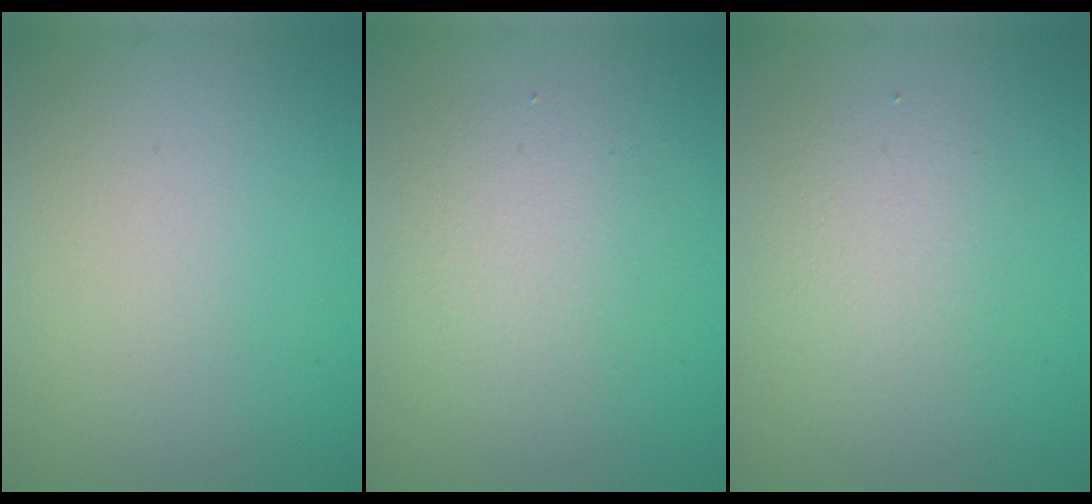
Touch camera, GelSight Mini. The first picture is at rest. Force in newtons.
{"total": 3.2, "press": 3.2, "slide": 0.3}
{"total": 2.7, "press": 2.7, "slide": 0.0}